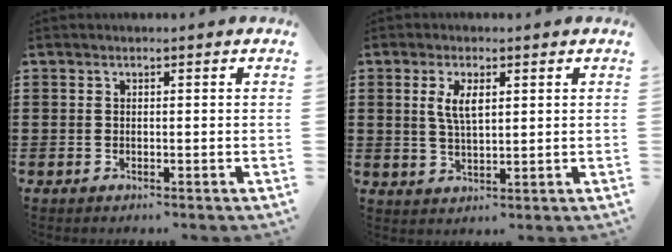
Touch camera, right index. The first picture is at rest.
{"total": 4.3, "force": [1.3, 1.6, 3.7], "torque": [-0.079, 0.005, 0.021]}